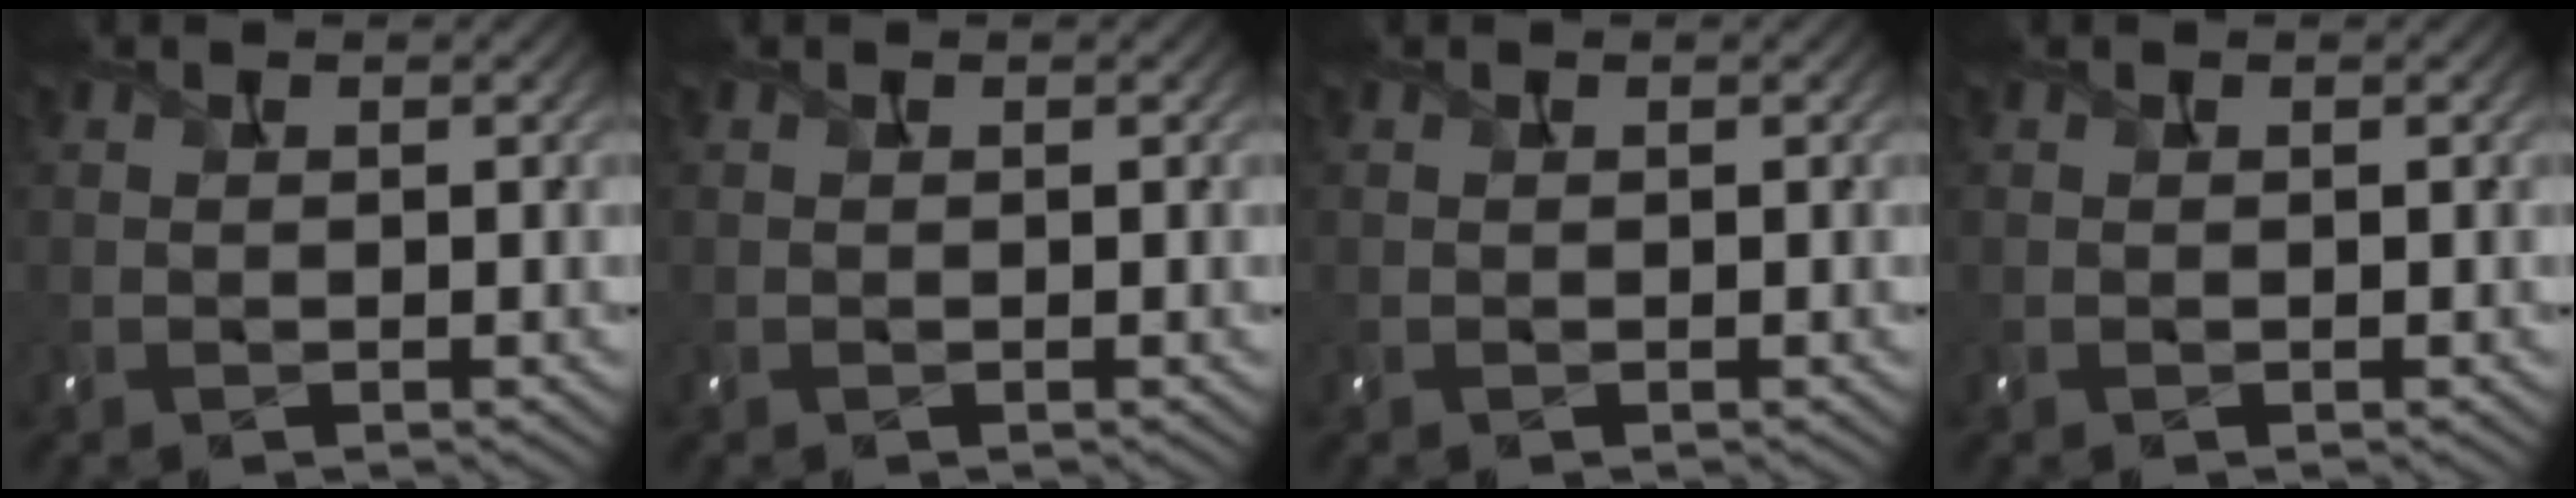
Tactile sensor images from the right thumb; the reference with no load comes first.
{"total": 0.0}
{"total": 0.0}
{"total": 0.0}